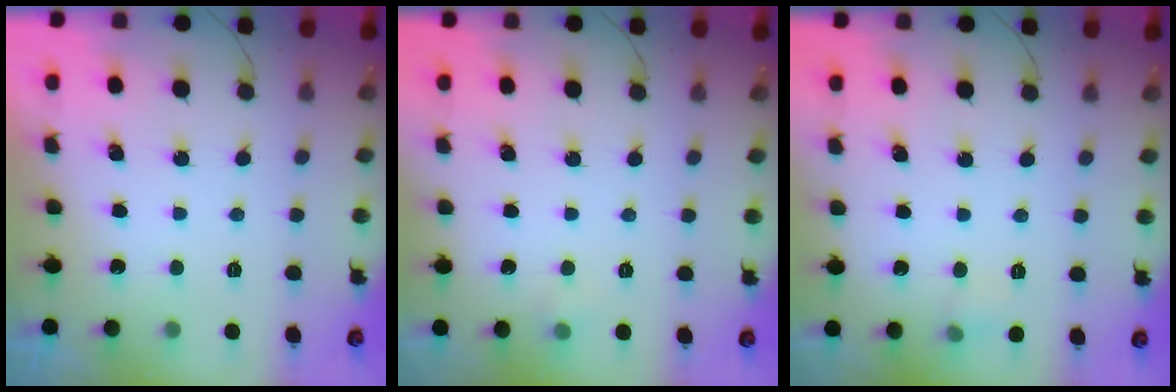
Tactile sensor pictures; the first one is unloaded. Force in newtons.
{"total": 7.5, "press": 3.4, "slide": 6.7}
{"total": 5.0, "press": 4.8, "slide": 1.6}